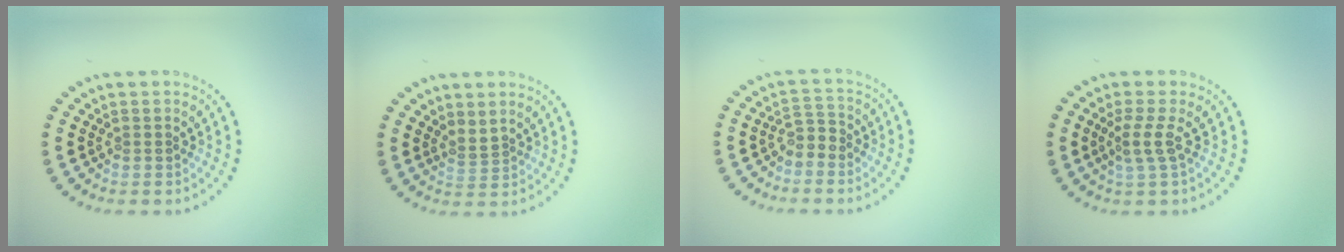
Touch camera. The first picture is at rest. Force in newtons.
{"total": 1.1, "press": 0.5, "slide": 0.9}
{"total": 1.7, "press": 1.3, "slide": 1.0}
{"total": 2.1, "press": 1.5, "slide": 1.4}